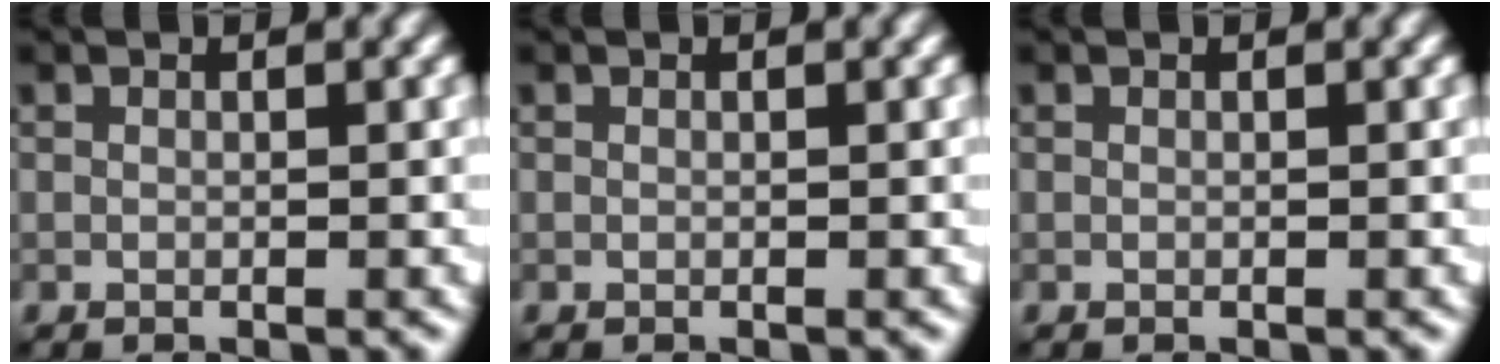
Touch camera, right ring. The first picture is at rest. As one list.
[{"total": 0.0}, {"total": 0.0}]